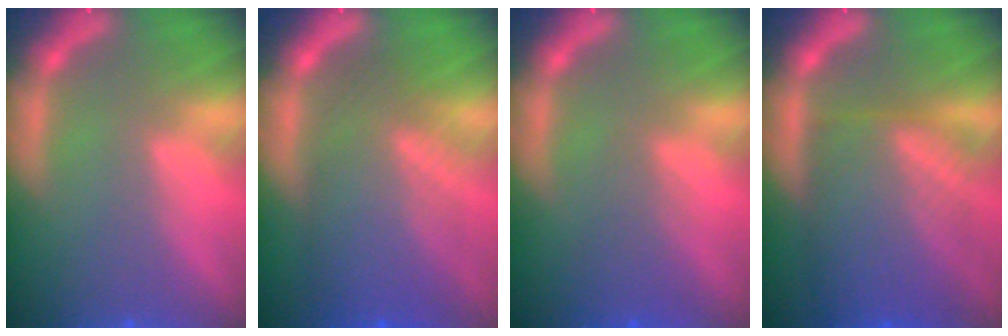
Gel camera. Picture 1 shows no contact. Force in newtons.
{"total": 8.5}
{"total": 2.5}
{"total": 9.5}